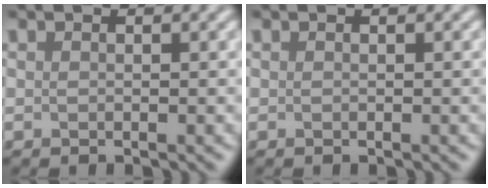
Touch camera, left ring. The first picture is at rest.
{"total": 0.0}